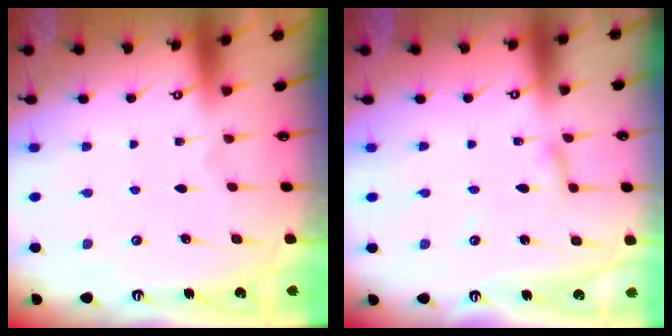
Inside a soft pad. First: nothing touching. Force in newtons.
{"total": 2.6, "press": 2.6, "slide": 0.2}